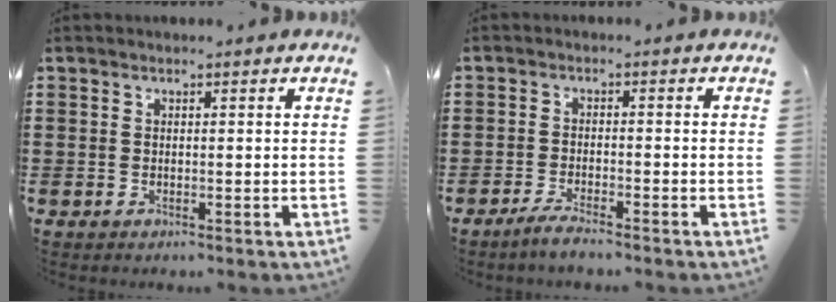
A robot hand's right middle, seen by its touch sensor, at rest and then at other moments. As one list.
[{"total": 2.4, "force": [-2.1, -0.1, 1.3], "torque": [-0.029, -0.001, -0.040]}]